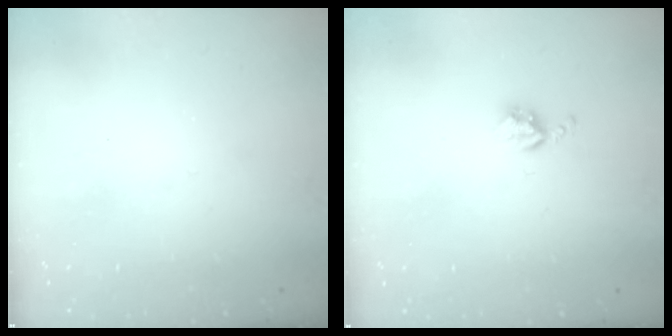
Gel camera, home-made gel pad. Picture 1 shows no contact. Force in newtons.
{"total": 4.5, "press": 4.5, "slide": 0.6}